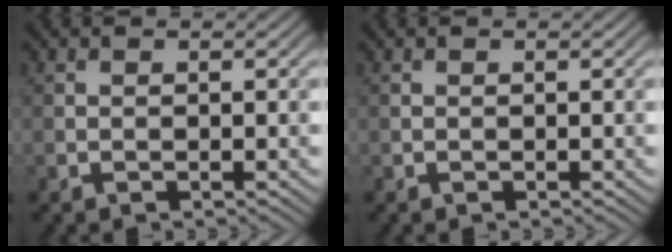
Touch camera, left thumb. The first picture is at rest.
{"total": 0.0}